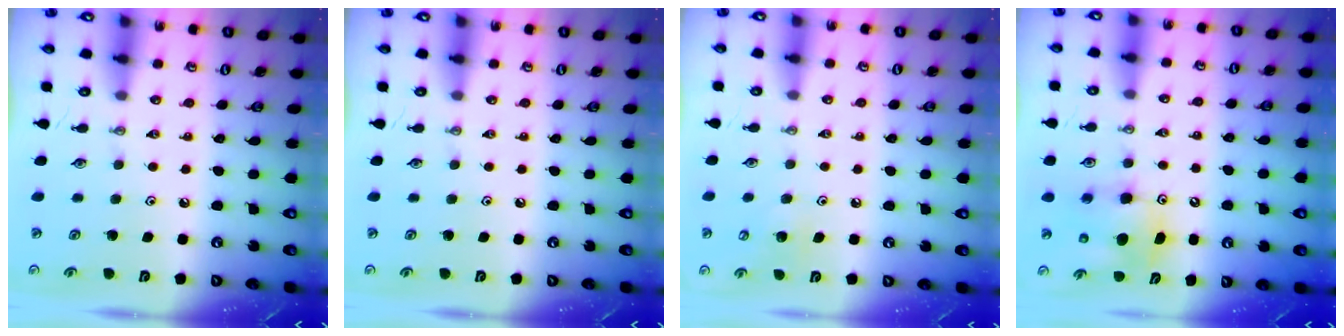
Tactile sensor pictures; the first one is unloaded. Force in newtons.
{"total": 0.0}
{"total": 6.5, "press": 6.4, "slide": 0.7}
{"total": 7.9, "press": 7.7, "slide": 2.0}